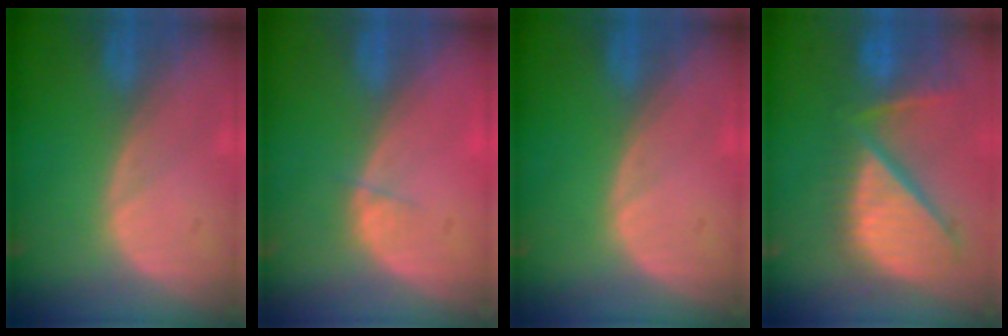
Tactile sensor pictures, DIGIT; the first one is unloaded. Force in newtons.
{"total": 1.1, "press": 1.0, "slide": 0.4}
{"total": 0.0}
{"total": 12.4, "press": 10.6, "slide": 6.4}